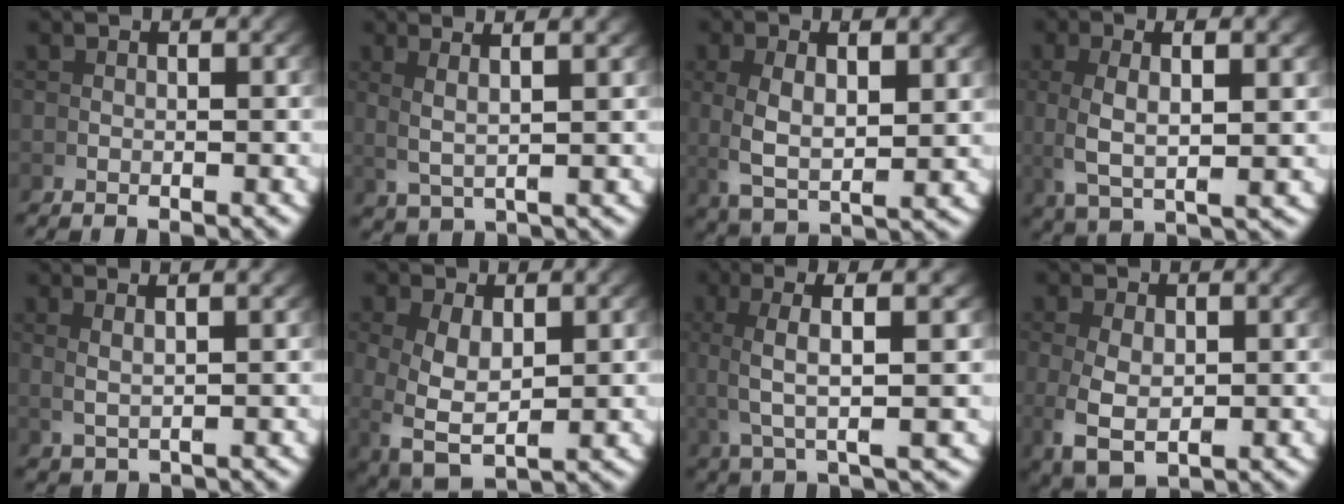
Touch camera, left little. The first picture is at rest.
{"total": 5.0, "force": [3.1, 1.1, 3.7], "torque": [-0.055, 0.018, 0.055]}
{"total": 5.1, "force": [1.3, 2.1, 4.5], "torque": [-0.104, -0.003, 0.040]}
{"total": 5.1, "force": [1.8, 1.0, 4.7], "torque": [-0.099, 0.007, 0.045]}
{"total": 2.8, "force": [2.1, -0.2, 1.8], "torque": [-0.024, 0.009, 0.045]}
{"total": 5.1, "force": [-0.7, 3.2, 3.9], "torque": [-0.101, -0.034, 0.014]}
{"total": 6.5, "force": [3.2, 0.2, 5.6], "torque": [-0.096, 0.024, 0.058]}
{"total": 4.4, "force": [-0.4, 2.8, 3.4], "torque": [-0.088, -0.024, 0.015]}